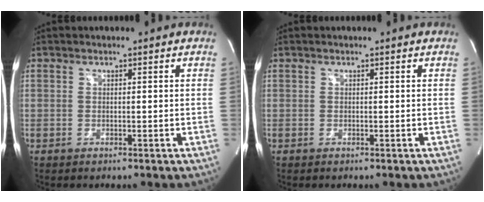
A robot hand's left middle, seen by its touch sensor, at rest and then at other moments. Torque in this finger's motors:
{"motor_torque": [0.00, 0.00, -0.02, -0.01]}